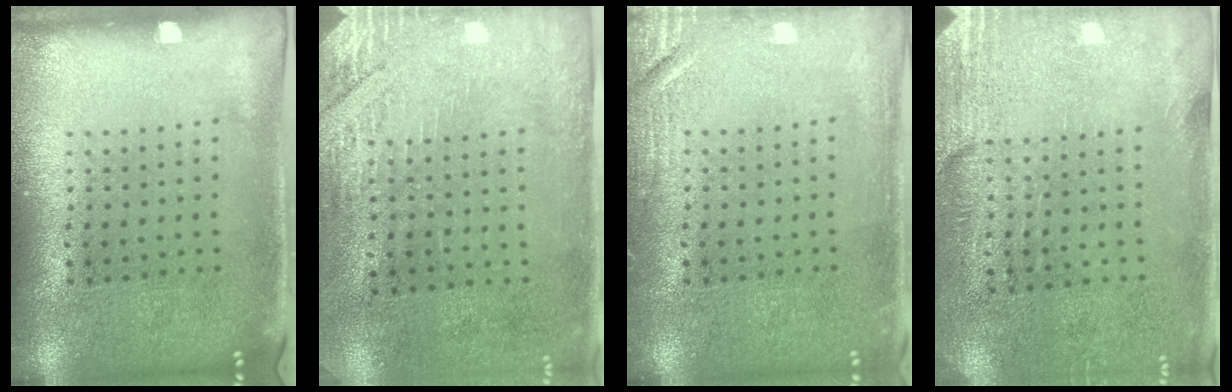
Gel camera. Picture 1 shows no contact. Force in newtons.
{"total": 2.9, "press": 2.5, "slide": 1.5}
{"total": 2.1, "press": 2.0, "slide": 0.4}
{"total": 2.8, "press": 2.4, "slide": 1.5}